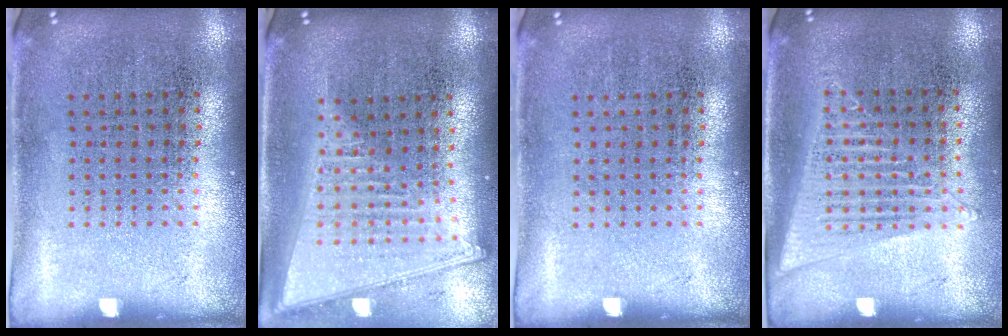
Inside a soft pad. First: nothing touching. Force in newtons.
{"total": 2.1, "press": 1.8, "slide": 1.2}
{"total": 0.0}
{"total": 1.4, "press": 1.3, "slide": 0.5}